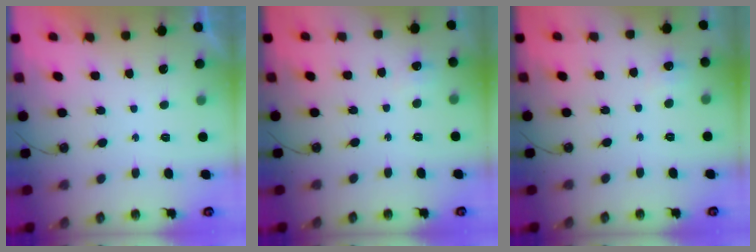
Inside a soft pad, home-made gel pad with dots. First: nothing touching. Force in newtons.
{"total": 3.9, "press": 3.8, "slide": 0.6}
{"total": 3.9, "press": 3.8, "slide": 0.6}